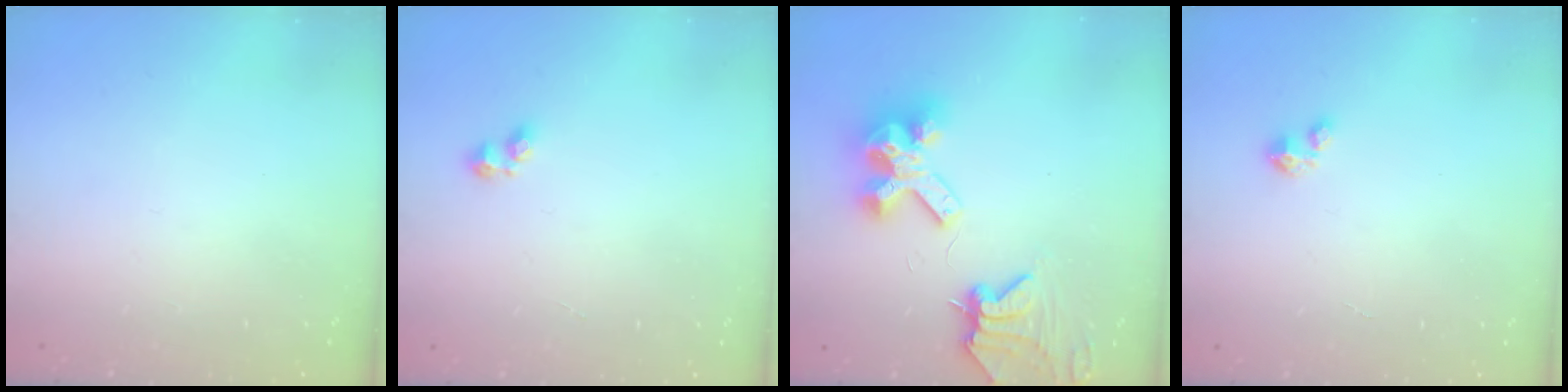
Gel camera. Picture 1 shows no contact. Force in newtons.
{"total": 2.4, "press": 2.3, "slide": 0.8}
{"total": 11.6, "press": 11.5, "slide": 0.9}
{"total": 2.0, "press": 2.0, "slide": 0.1}